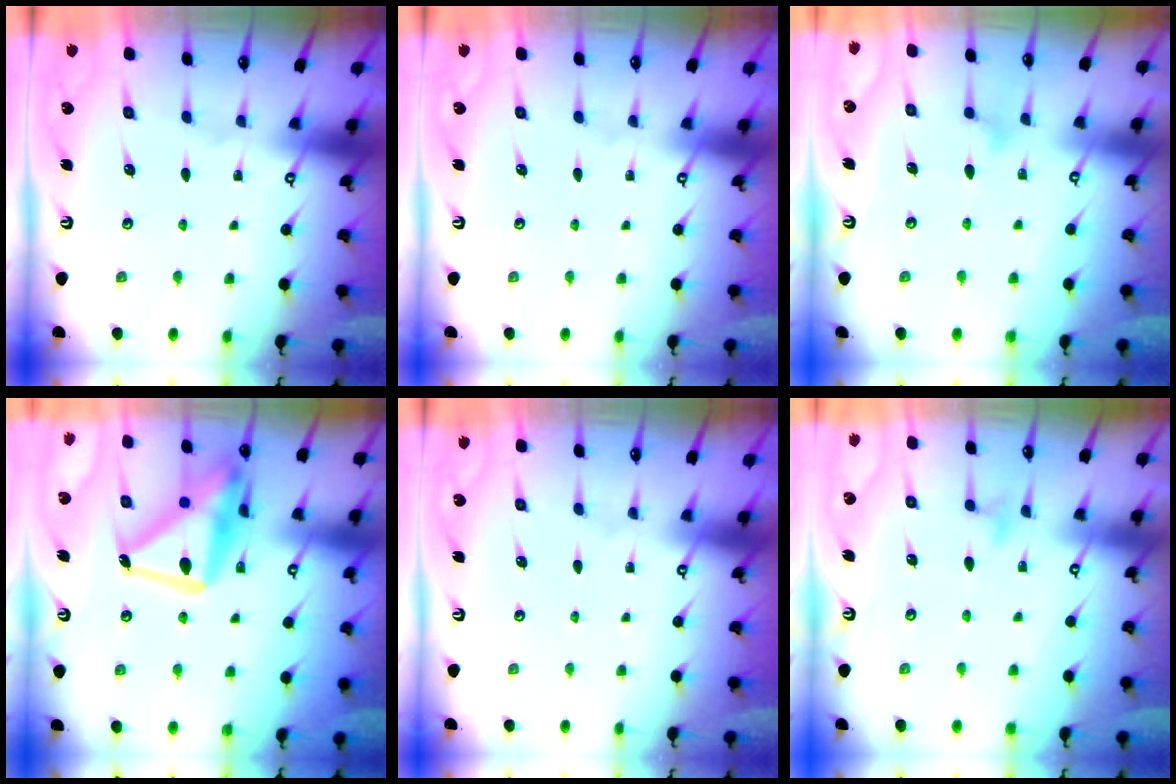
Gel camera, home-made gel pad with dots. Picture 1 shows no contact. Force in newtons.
{"total": 0.0}
{"total": 10.3, "press": 10.3, "slide": 0.5}
{"total": 22.3, "press": 22.2, "slide": 2.1}
{"total": 0.0}
{"total": 4.6, "press": 4.5, "slide": 0.4}